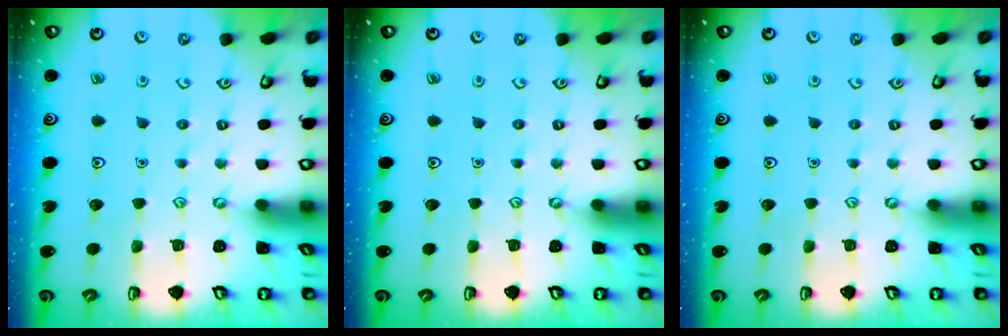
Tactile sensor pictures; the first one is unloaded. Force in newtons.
{"total": 0.0}
{"total": 0.0}